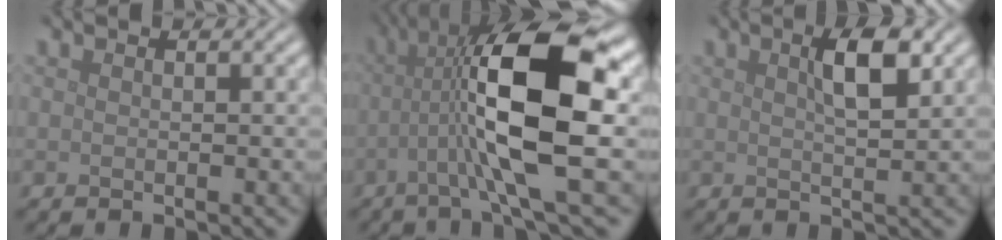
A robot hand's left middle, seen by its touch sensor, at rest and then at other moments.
{"total": 10.9, "force": [-0.4, 2.7, 10.6], "torque": [-0.192, 0.015, -0.009]}
{"total": 3.6, "force": [1.5, 0.9, 3.1], "torque": [-0.050, 0.011, 0.024]}